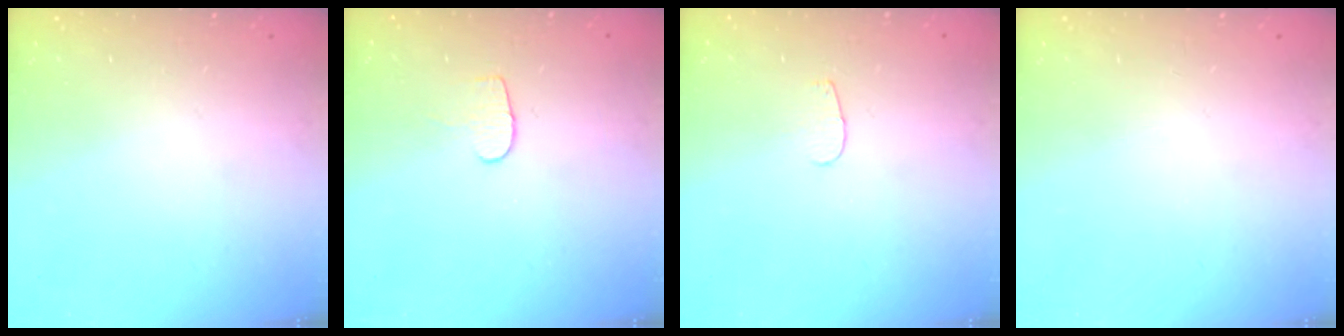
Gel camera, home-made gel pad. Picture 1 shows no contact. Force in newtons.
{"total": 5.4, "press": 5.4, "slide": 0.6}
{"total": 2.8, "press": 2.8, "slide": 0.2}
{"total": 0.0}